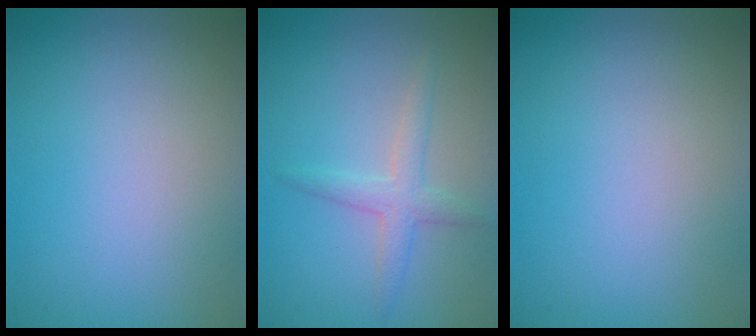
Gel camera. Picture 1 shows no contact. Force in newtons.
{"total": 2.3, "press": 2.3, "slide": 0.1}
{"total": 0.0}